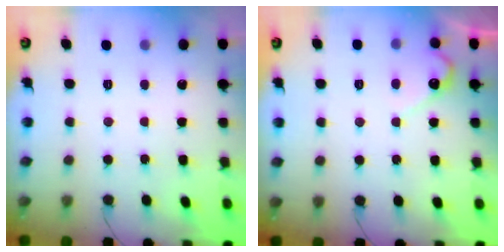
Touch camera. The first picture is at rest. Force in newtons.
{"total": 5.4, "press": 5.4, "slide": 0.4}